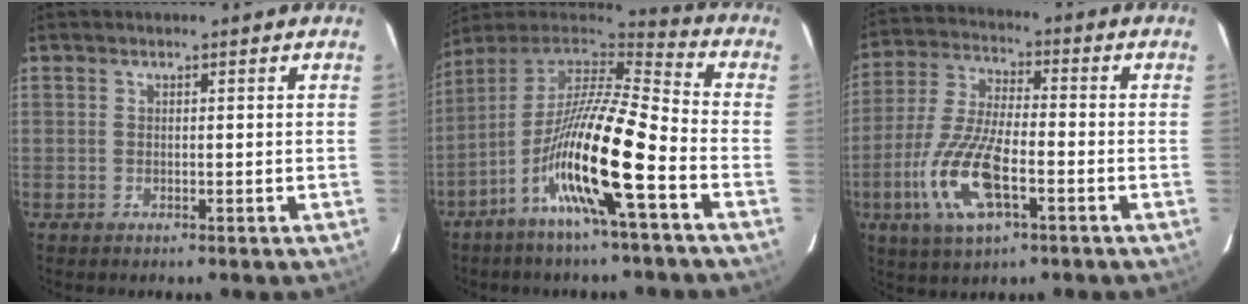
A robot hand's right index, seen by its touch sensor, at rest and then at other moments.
{"total": 17.7, "force": [-8.1, 1.7, 15.7], "torque": [-0.280, -0.022, -0.161]}
{"total": 14.4, "force": [-5.4, 5.1, 12.3], "torque": [-0.269, -0.009, -0.104]}